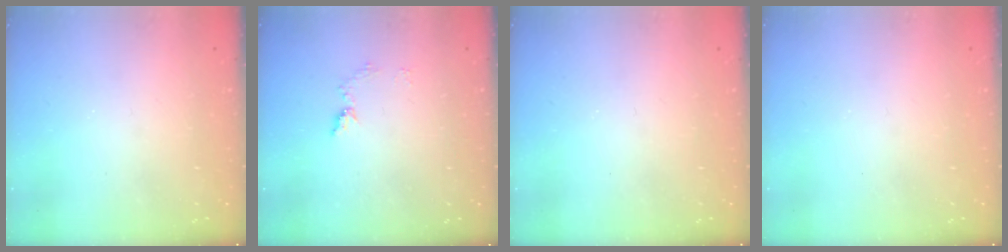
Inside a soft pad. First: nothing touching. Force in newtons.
{"total": 6.4, "press": 6.4, "slide": 0.7}
{"total": 0.0}
{"total": 0.0}